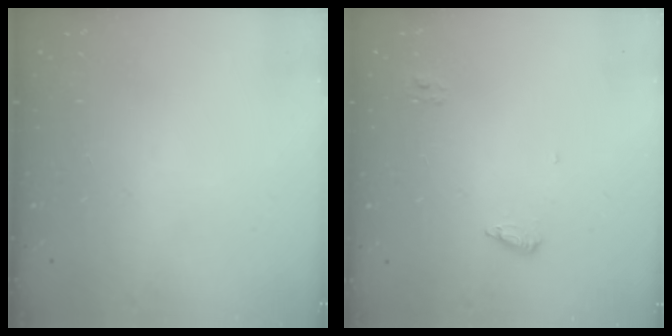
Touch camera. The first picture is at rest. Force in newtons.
{"total": 7.0, "press": 7.0, "slide": 0.5}